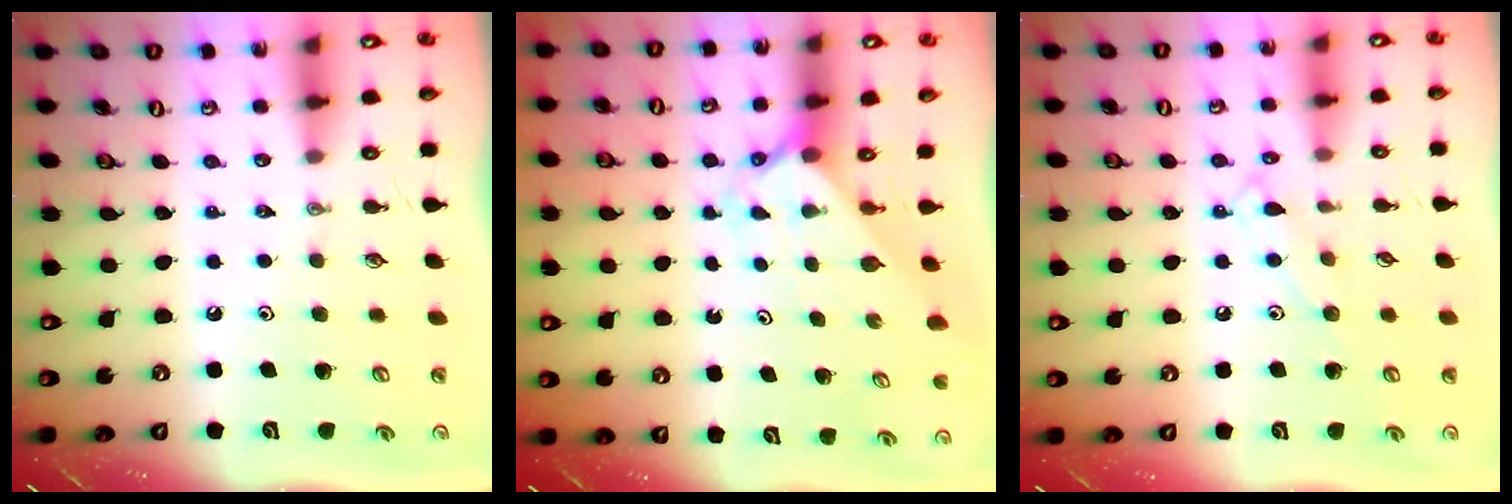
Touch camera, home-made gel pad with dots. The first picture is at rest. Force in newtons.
{"total": 2.1, "press": 2.1, "slide": 0.2}
{"total": 8.1, "press": 8.1, "slide": 0.6}